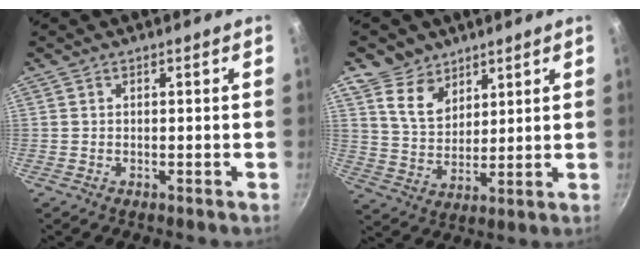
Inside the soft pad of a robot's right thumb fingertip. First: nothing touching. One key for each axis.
{"total": 8.2, "fx": 5.4, "fy": 5.7, "fz": 2.7, "tx": -0.015, "ty": -0.035, "tz": 0.104}